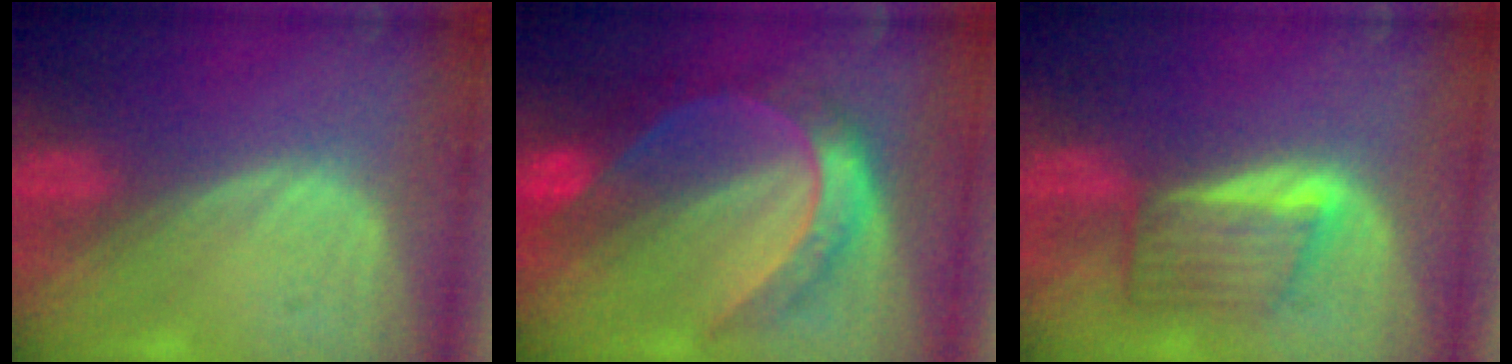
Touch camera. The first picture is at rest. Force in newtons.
{"total": 8.1, "press": 8.1, "slide": 0.8}
{"total": 5.7, "press": 5.6, "slide": 1.1}